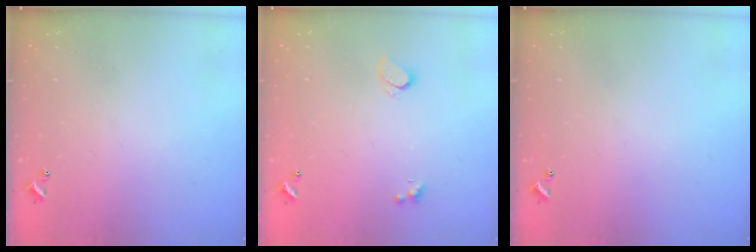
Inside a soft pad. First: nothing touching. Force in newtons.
{"total": 0.6, "press": 0.5, "slide": 0.4}
{"total": 0.0}